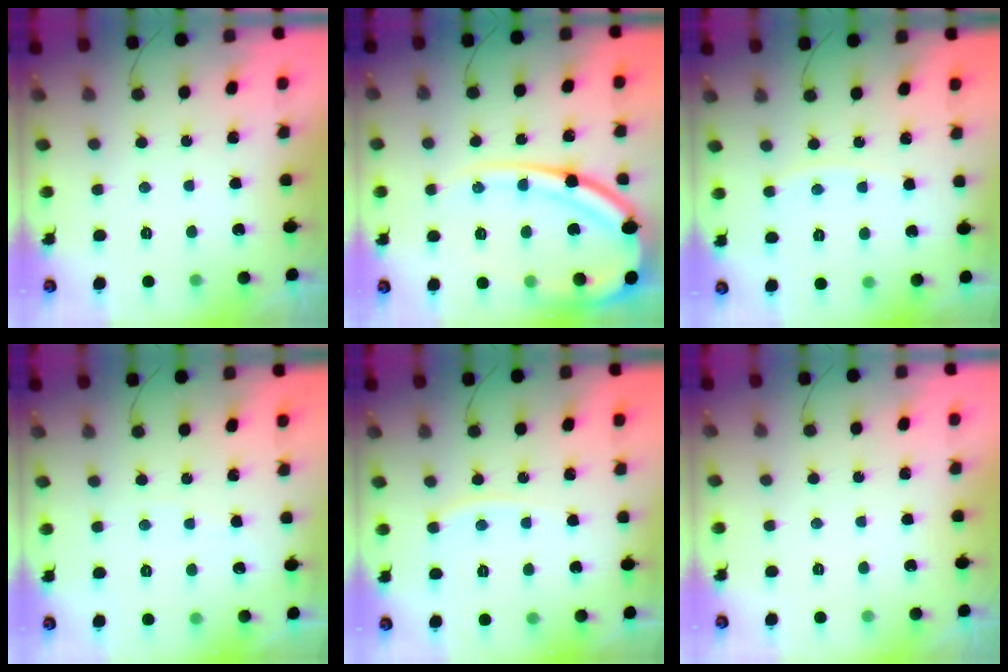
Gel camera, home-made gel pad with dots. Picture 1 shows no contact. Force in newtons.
{"total": 18.1, "press": 18.0, "slide": 2.0}
{"total": 2.6, "press": 2.5, "slide": 0.4}
{"total": 2.3, "press": 2.3, "slide": 0.4}
{"total": 4.3, "press": 4.2, "slide": 0.6}
{"total": 0.0}